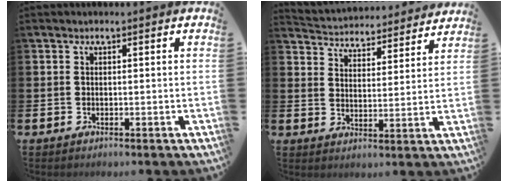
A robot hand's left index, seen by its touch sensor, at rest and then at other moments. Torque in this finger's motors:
{"motor_torque": [0.90, -1.24, 0.26, 0.00]}